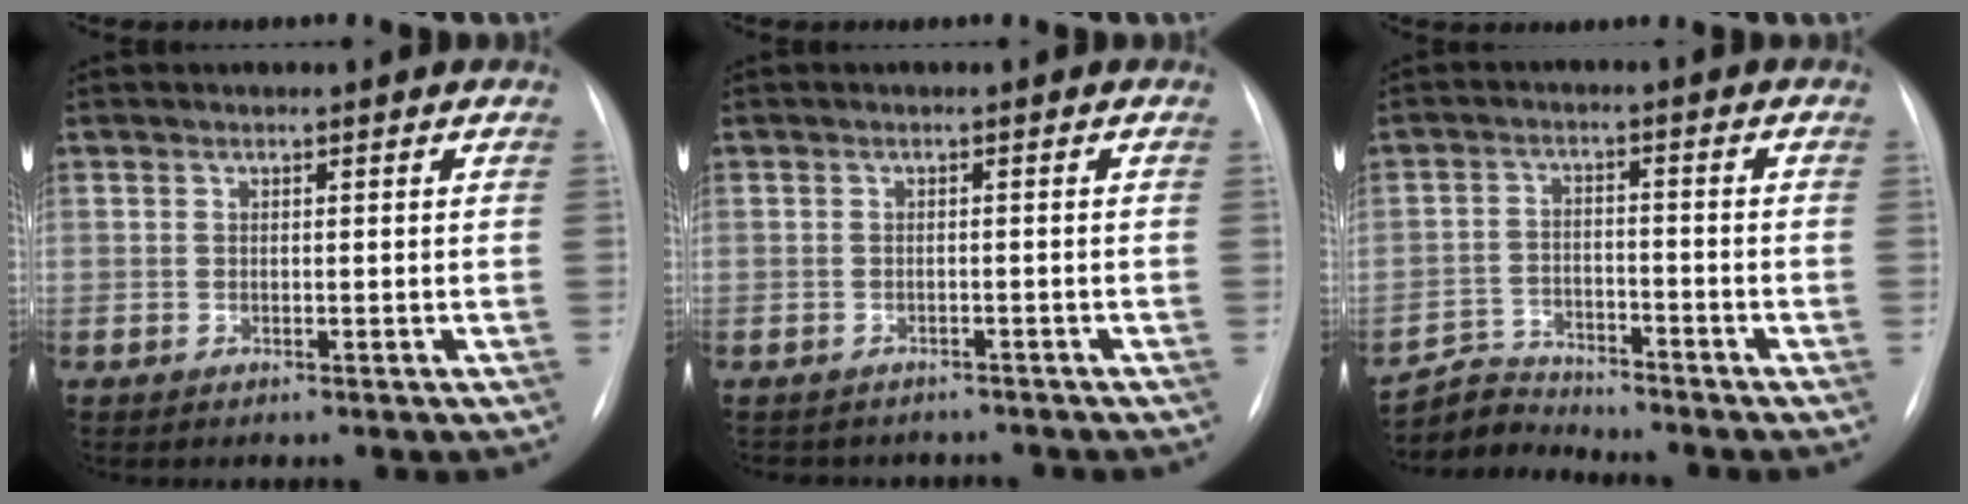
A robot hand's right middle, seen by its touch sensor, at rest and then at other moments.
{"total": 5.9, "force": [-5.3, 2.6, 0.9], "torque": [-0.012, 0.007, -0.058]}
{"total": 5.5, "force": [-5.4, 0.2, -1.3], "torque": [0.015, -0.004, -0.097]}